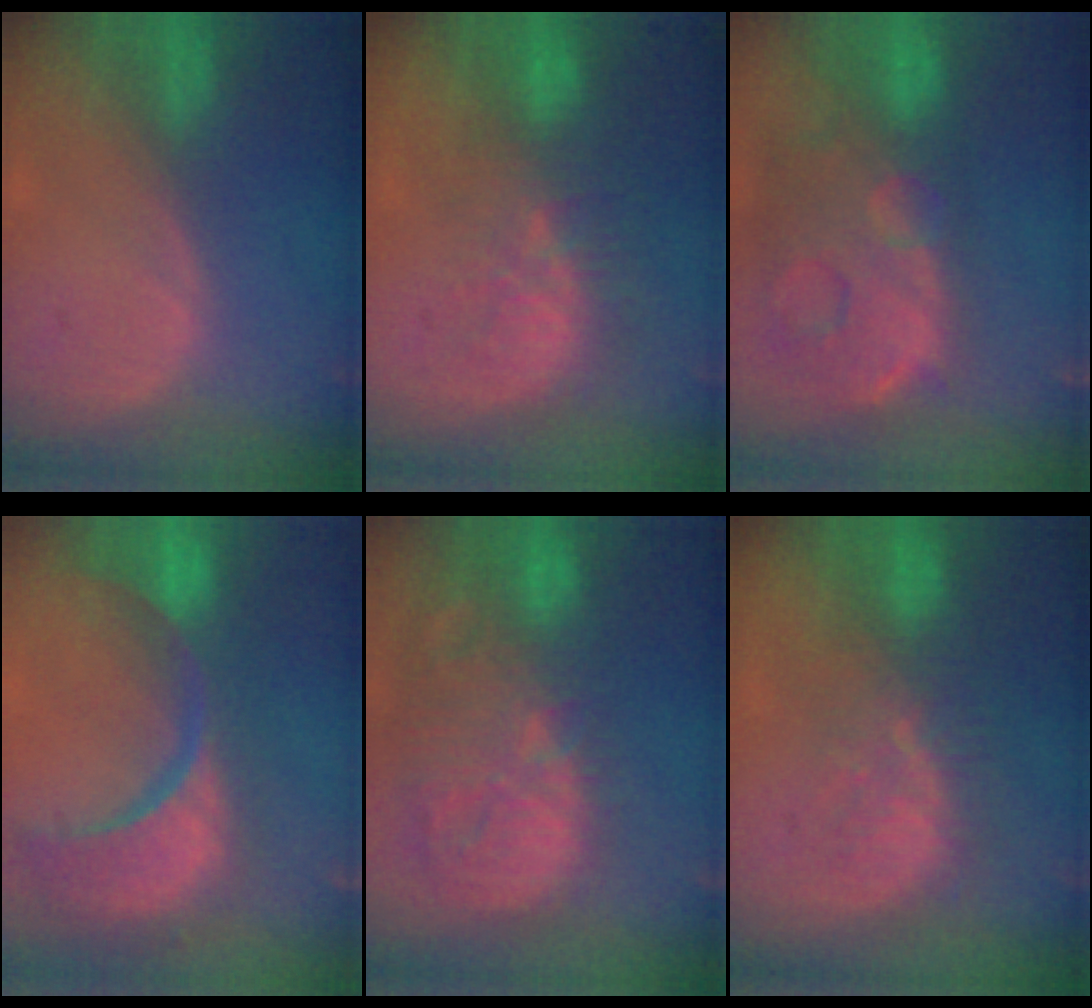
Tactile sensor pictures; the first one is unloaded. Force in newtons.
{"total": 9.3, "press": 8.6, "slide": 3.6}
{"total": 14.5, "press": 11.7, "slide": 8.4}
{"total": 15.4, "press": 12.2, "slide": 9.5}
{"total": 14.6, "press": 12.6, "slide": 7.3}
{"total": 8.4, "press": 7.8, "slide": 3.0}